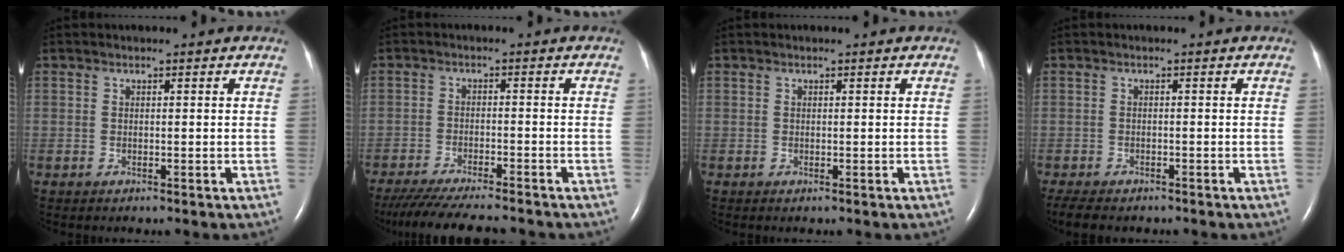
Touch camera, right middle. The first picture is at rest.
{"total": 13.4, "force": [-11.8, 1.3, 6.2], "torque": [-0.101, -0.031, -0.176]}
{"total": 0.0}
{"total": 5.0, "force": [-4.1, 1.6, 2.4], "torque": [-0.045, -0.013, -0.060]}